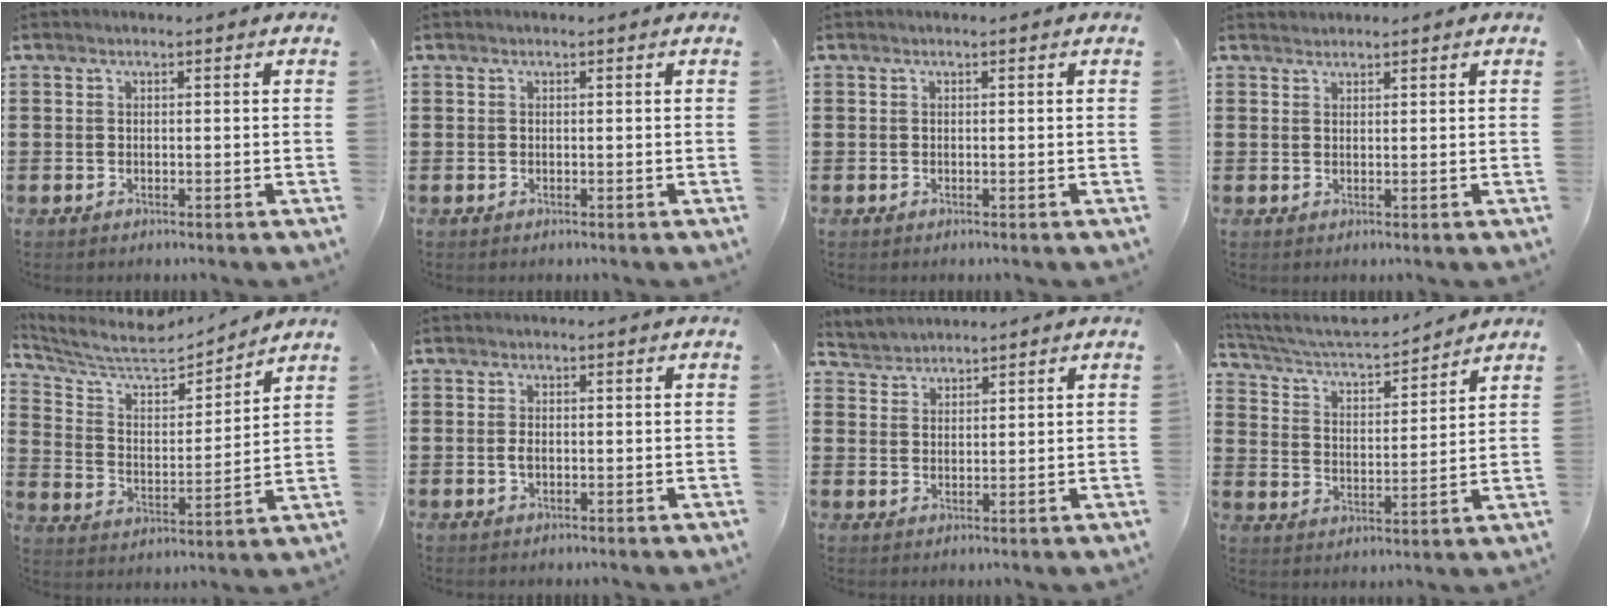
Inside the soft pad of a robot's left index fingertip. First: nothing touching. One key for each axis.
{"total": 0.0}
{"total": 0.0}
{"total": 0.9, "fx": 0.9, "fy": 0.1, "fz": -0.1, "tx": 0.001, "ty": -0.001, "tz": 0.019}
{"total": 7.3, "fx": 6.5, "fy": 1.6, "fz": 2.9, "tx": -0.086, "ty": -0.045, "tz": 0.109}
{"total": 1.4, "fx": -0.2, "fy": 0.6, "fz": 1.3, "tx": -0.032, "ty": -0.001, "tz": -0.007}
{"total": 2.2, "fx": 2.1, "fy": 0.1, "fz": -0.6, "tx": 0.004, "ty": -0.003, "tz": 0.043}
{"total": 4.6, "fx": 4.2, "fy": 0.7, "fz": 1.8, "tx": -0.056, "ty": -0.032, "tz": 0.065}